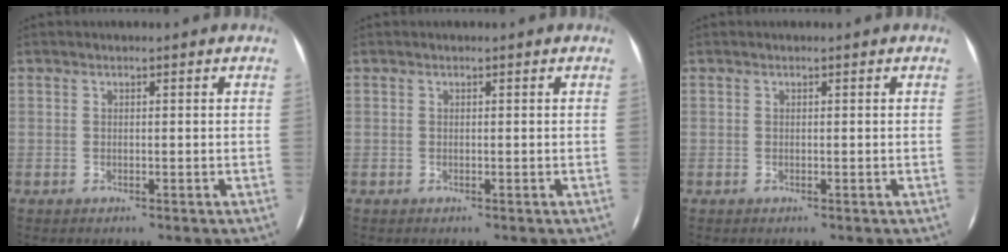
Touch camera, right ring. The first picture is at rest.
{"total": 0.0}
{"total": 0.0}